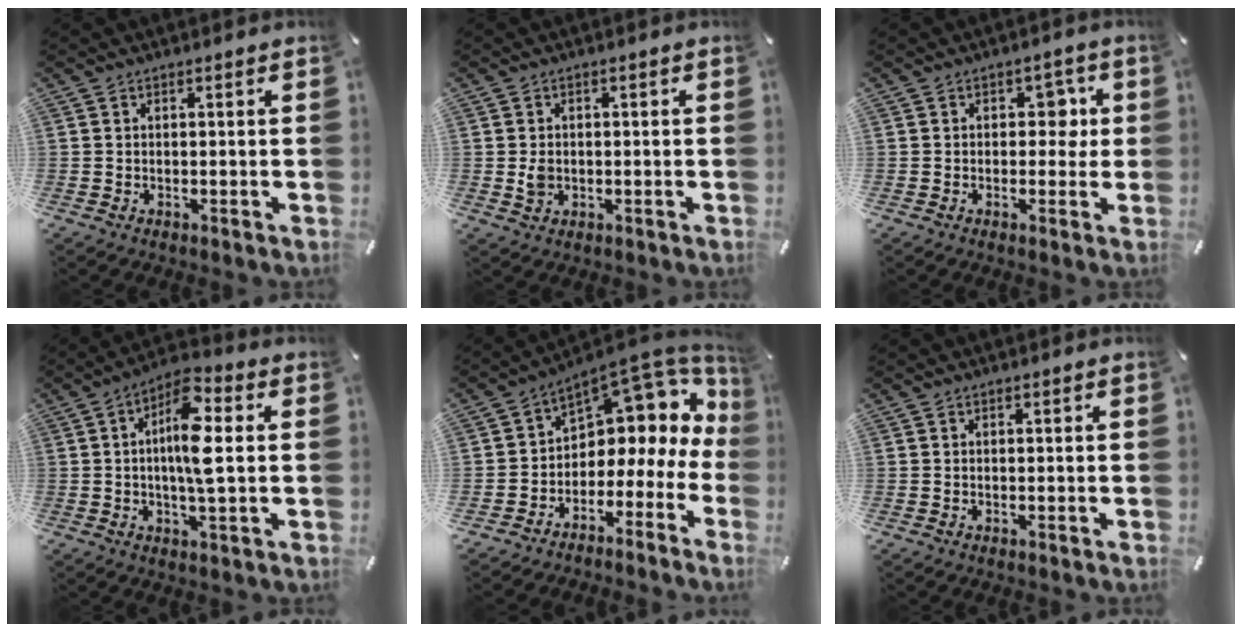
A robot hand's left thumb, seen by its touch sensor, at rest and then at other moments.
{"total": 2.8, "force": [-0.3, 2.2, 1.6], "torque": [-0.022, 0.002, -0.007]}
{"total": 5.2, "force": [0.6, 3.8, 3.5], "torque": [-0.026, -0.006, -0.003]}
{"total": 10.5, "force": [0.9, 3.0, 10.0], "torque": [-0.188, 0.001, 0.011]}
{"total": 8.6, "force": [5.2, 5.7, 3.7], "torque": [-0.056, -0.064, 0.086]}
{"total": 0.0}